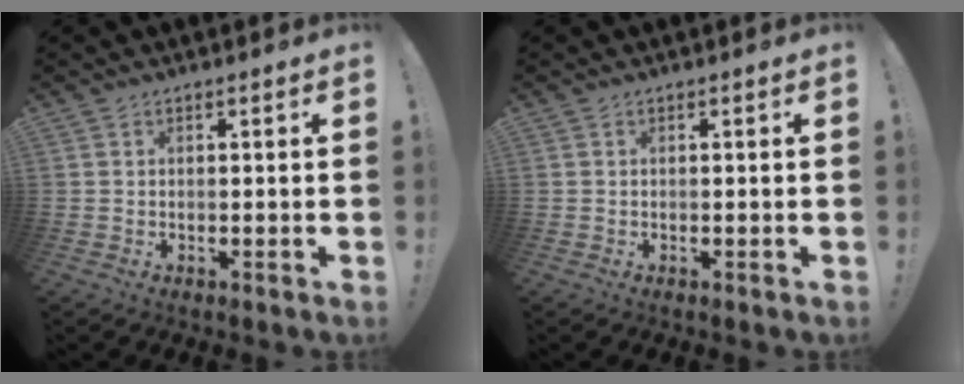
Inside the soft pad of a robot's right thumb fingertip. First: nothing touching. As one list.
[{"total": 0.0}]